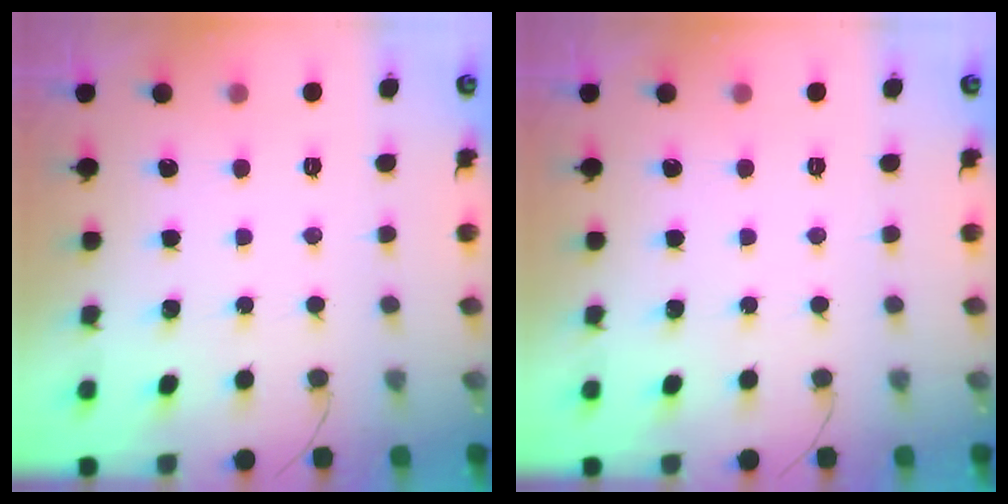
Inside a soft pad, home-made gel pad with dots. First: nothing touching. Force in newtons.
{"total": 0.0}